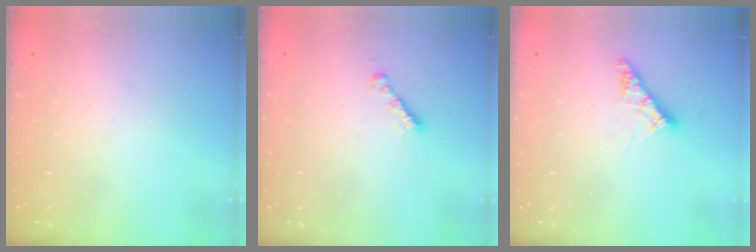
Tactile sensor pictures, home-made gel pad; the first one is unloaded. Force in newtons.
{"total": 2.3, "press": 2.3, "slide": 0.4}
{"total": 7.9, "press": 7.8, "slide": 0.6}